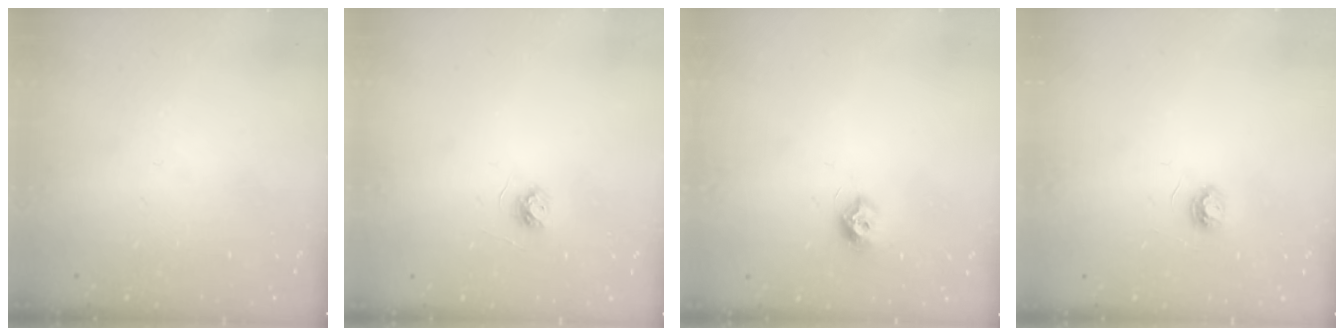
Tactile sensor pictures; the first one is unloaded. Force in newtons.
{"total": 3.7, "press": 3.6, "slide": 0.4}
{"total": 7.7, "press": 7.7, "slide": 0.7}
{"total": 3.7, "press": 3.7, "slide": 0.5}